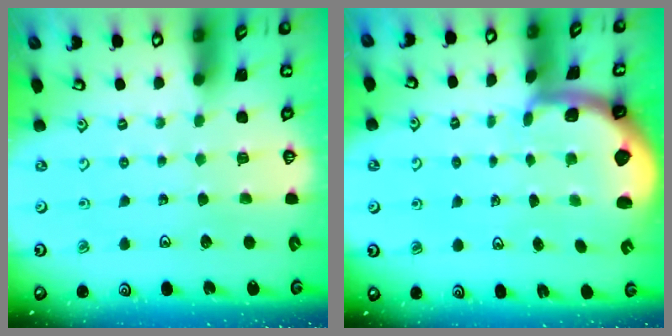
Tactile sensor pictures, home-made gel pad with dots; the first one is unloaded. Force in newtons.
{"total": 1.2, "press": 1.2, "slide": 0.3}